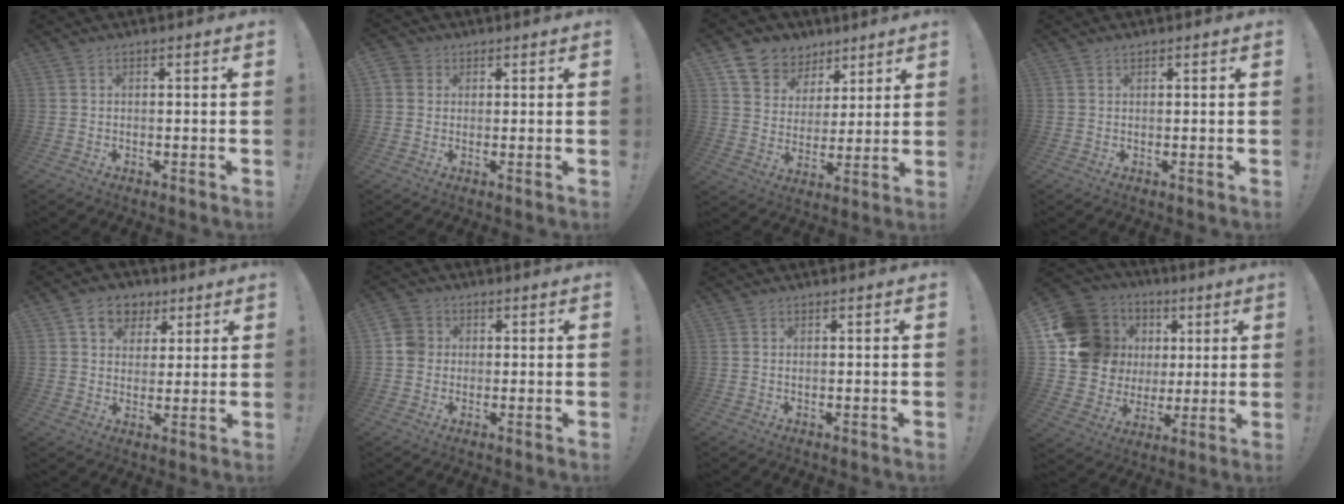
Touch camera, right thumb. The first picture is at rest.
{"total": 3.4, "force": [1.2, 3.1, 1.1], "torque": [-0.028, 0.005, 0.024]}
{"total": 9.9, "force": [6.3, 7.4, 1.8], "torque": [-0.030, -0.047, 0.126]}
{"total": 0.6, "force": [0.5, 0.1, 0.2], "torque": [-0.004, -0.002, 0.010]}
{"total": 9.5, "force": [4.6, 7.5, 3.4], "torque": [-0.047, -0.017, 0.091]}
{"total": 5.2, "force": [0.2, 4.8, 1.9], "torque": [-0.038, 0.016, 0.005]}
{"total": 0.0}
{"total": 20.3, "force": [5.6, 17.5, 8.6], "torque": [-0.135, -0.013, 0.149]}